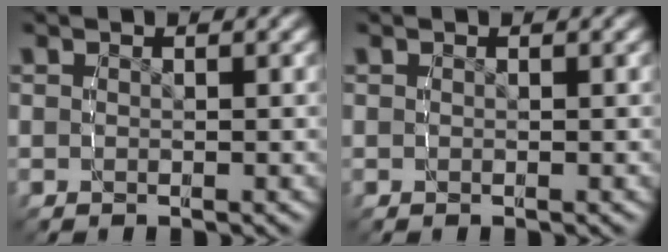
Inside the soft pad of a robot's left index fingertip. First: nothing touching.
{"total": 0.0}